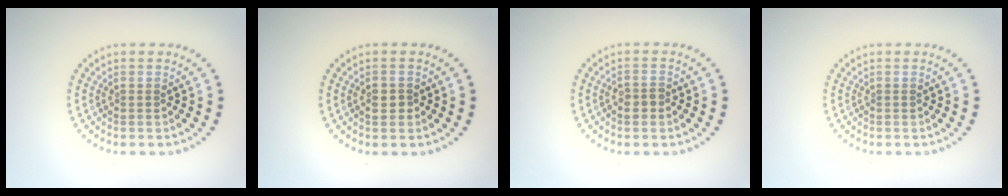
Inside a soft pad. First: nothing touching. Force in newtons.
{"total": 1.4, "press": 1.4, "slide": 0.3}
{"total": 1.6, "press": 1.4, "slide": 0.7}
{"total": 0.0}